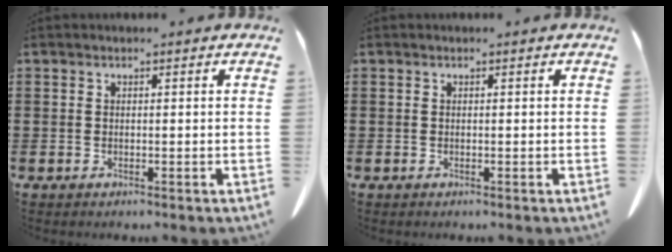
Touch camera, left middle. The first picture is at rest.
{"total": 0.0}